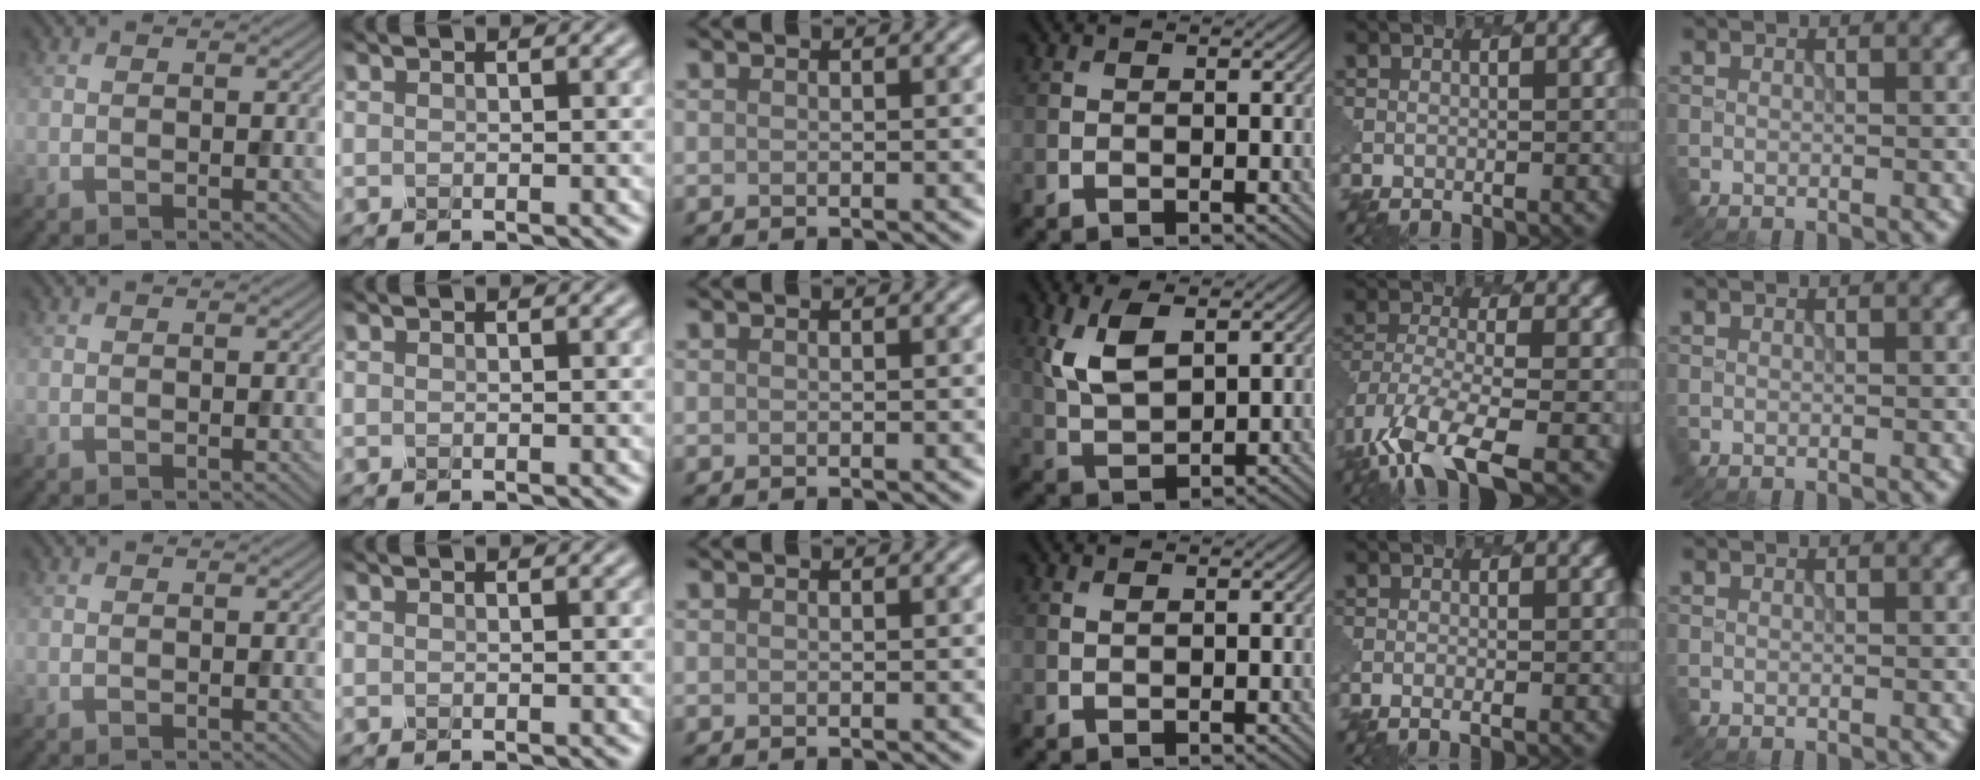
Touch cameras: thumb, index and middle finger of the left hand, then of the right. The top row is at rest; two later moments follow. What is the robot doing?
{"motion": "insert", "object": "pen bag"}